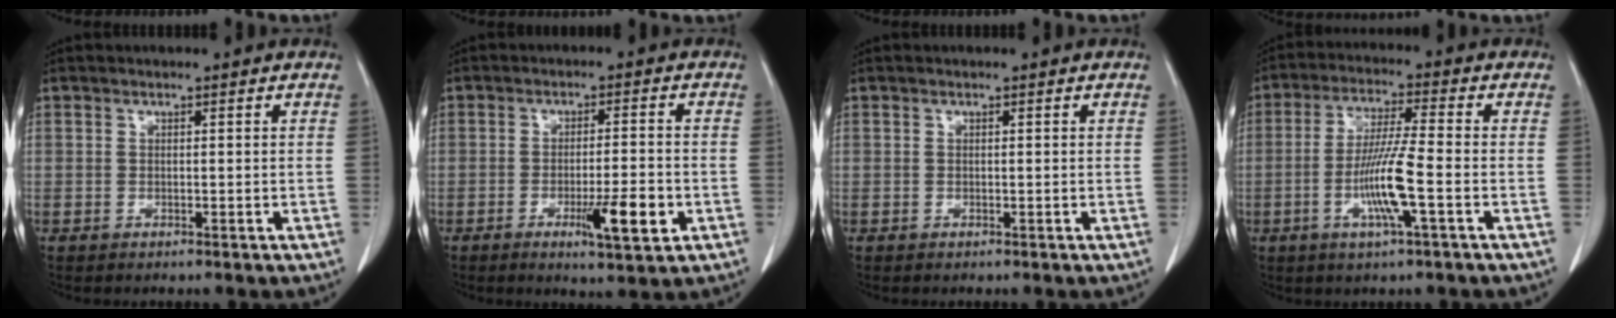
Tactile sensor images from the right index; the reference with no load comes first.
{"total": 7.4, "force": [-2.9, 0.9, 6.7], "torque": [-0.105, -0.009, -0.040]}
{"total": 0.0}
{"total": 9.1, "force": [-2.8, -0.3, 8.7], "torque": [-0.170, -0.009, -0.056]}